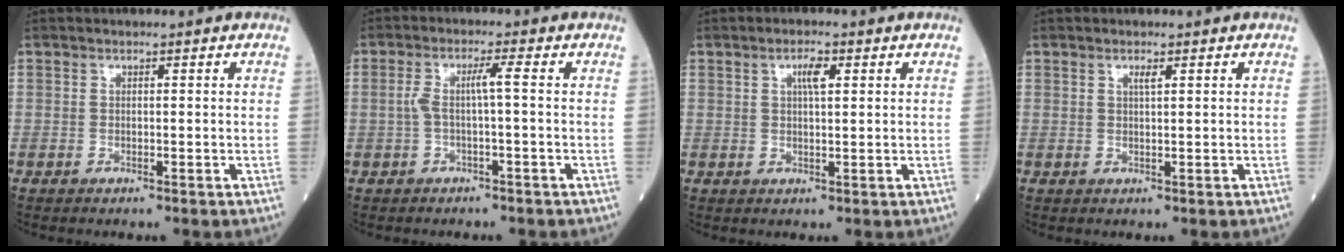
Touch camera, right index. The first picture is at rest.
{"total": 3.3, "force": [-0.3, -0.2, 3.3], "torque": [-0.067, 0.016, 0.001]}
{"total": 2.8, "force": [1.1, 0.6, 2.5], "torque": [-0.050, 0.002, 0.021]}
{"total": 1.1, "force": [0.6, 0.0, 0.9], "torque": [-0.021, -0.002, 0.012]}